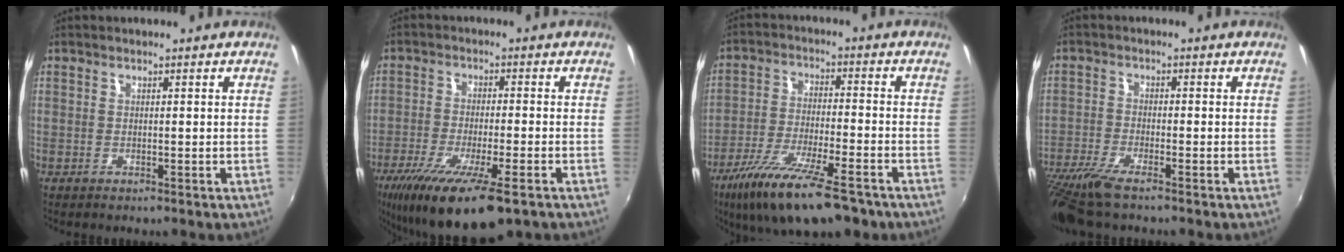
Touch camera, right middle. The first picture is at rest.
{"total": 16.2, "force": [-10.4, 3.3, 11.9], "torque": [-0.232, -0.059, -0.173]}
{"total": 16.7, "force": [-11.4, 4.5, 11.3], "torque": [-0.222, -0.045, -0.196]}
{"total": 9.9, "force": [-7.7, 1.6, 5.9], "torque": [-0.144, -0.041, -0.146]}